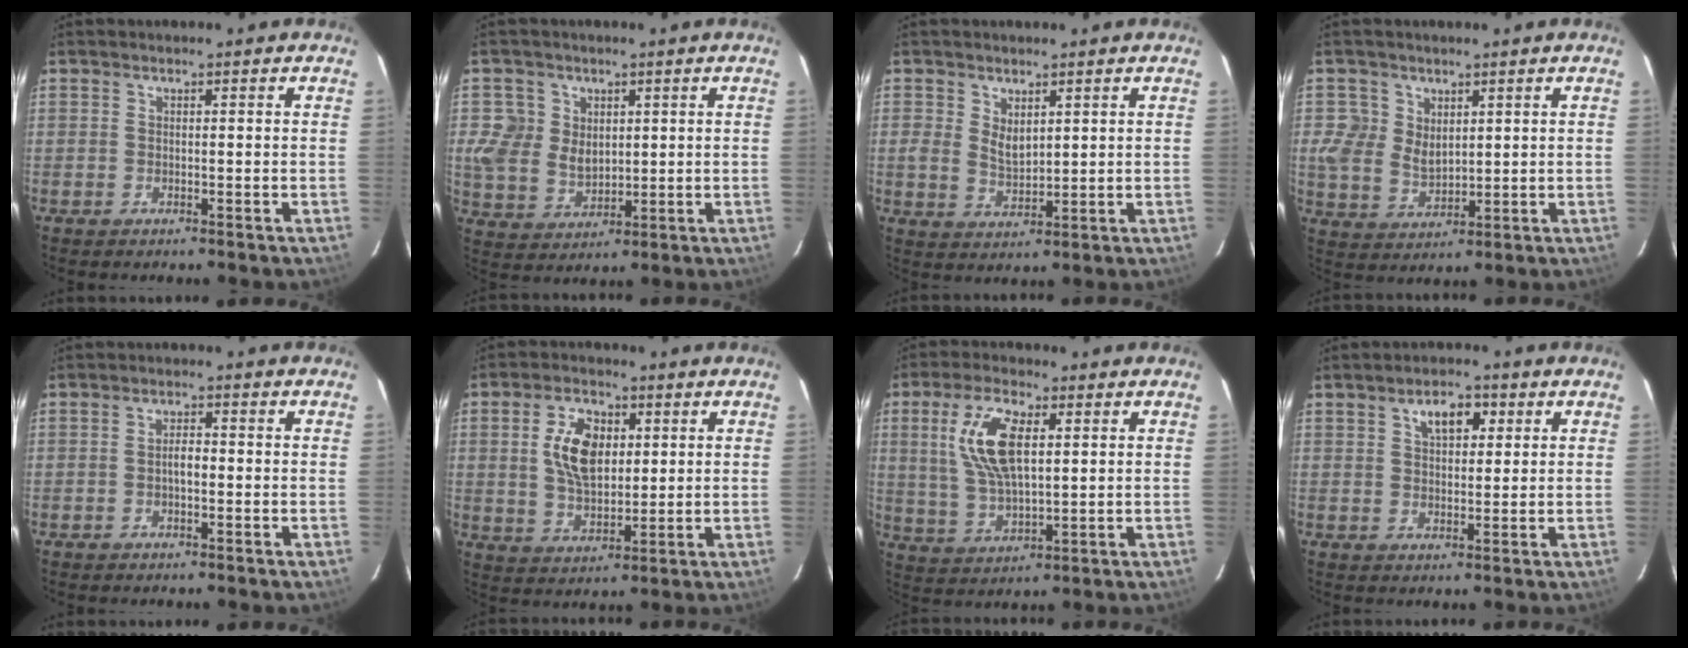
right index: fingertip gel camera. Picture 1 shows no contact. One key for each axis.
{"total": 8.4, "fx": 2.2, "fy": 7.5, "fz": 3.1, "tx": -0.069, "ty": 0.012, "tz": 0.052}
{"total": 4.2, "fx": 1.8, "fy": 2.7, "fz": 2.7, "tx": -0.046, "ty": -0.004, "tz": 0.037}
{"total": 7.1, "fx": 2.4, "fy": 6.0, "fz": 2.8, "tx": -0.052, "ty": 0.008, "tz": 0.055}
{"total": 2.1, "fx": -0.5, "fy": 0.8, "fz": 1.9, "tx": -0.034, "ty": 0.004, "tz": -0.009}
{"total": 10.0, "fx": 2.2, "fy": 5.8, "fz": 7.9, "tx": -0.151, "ty": 0.011, "tz": 0.046}
{"total": 12.3, "fx": 3.3, "fy": 5.4, "fz": 10.6, "tx": -0.212, "ty": 0.008, "tz": 0.071}
{"total": 5.4, "fx": 2.4, "fy": 2.9, "fz": 3.8, "tx": -0.062, "ty": 0.015, "tz": 0.041}